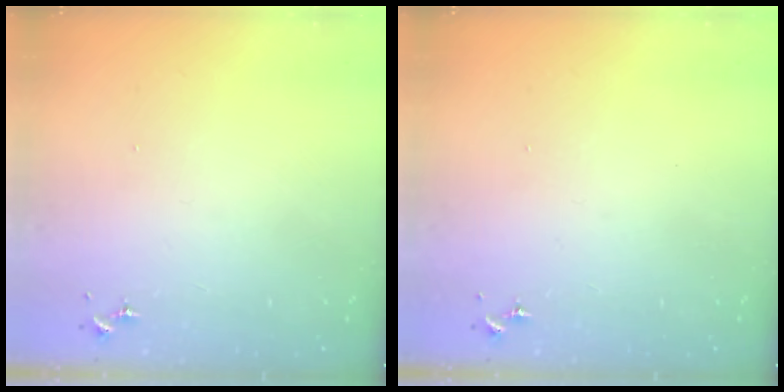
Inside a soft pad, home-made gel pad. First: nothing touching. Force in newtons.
{"total": 0.0}